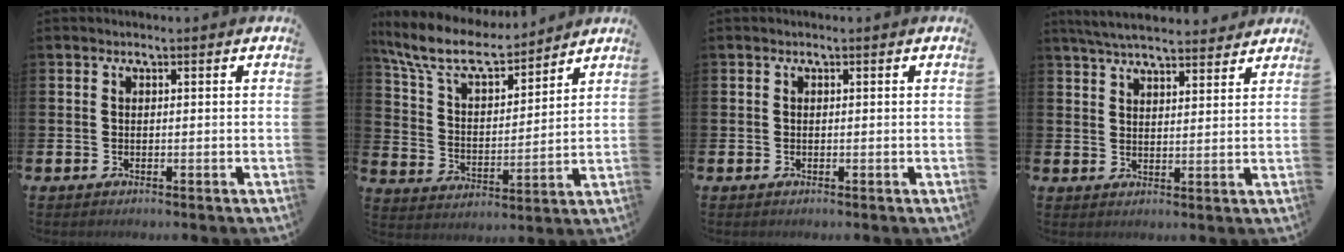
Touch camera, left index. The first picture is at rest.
{"total": 9.8, "force": [8.6, 2.9, 3.8], "torque": [-0.110, -0.048, 0.152]}
{"total": 0.0}
{"total": 5.4, "force": [5.2, 0.8, 1.3], "torque": [-0.033, -0.025, 0.093]}